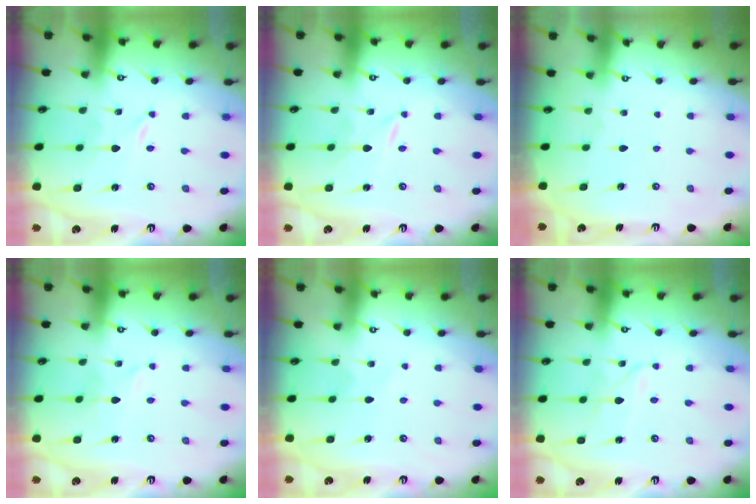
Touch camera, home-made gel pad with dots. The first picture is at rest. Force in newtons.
{"total": 0.0}
{"total": 0.0}
{"total": 1.6, "press": 1.6, "slide": 0.2}
{"total": 3.2, "press": 3.2, "slide": 0.4}
{"total": 2.6, "press": 2.6, "slide": 0.1}